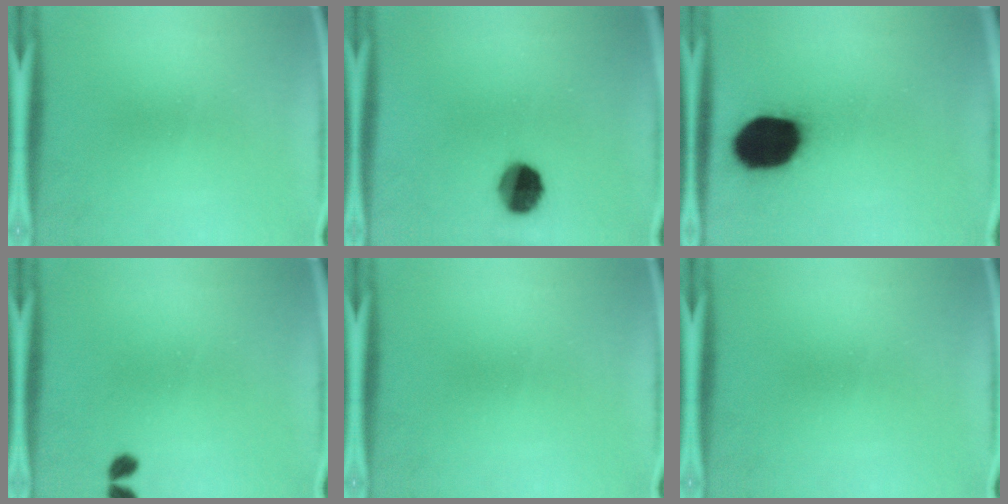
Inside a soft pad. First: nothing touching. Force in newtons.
{"total": 9.1}
{"total": 19.7}
{"total": 1.2}
{"total": 0.0}
{"total": 0.0}